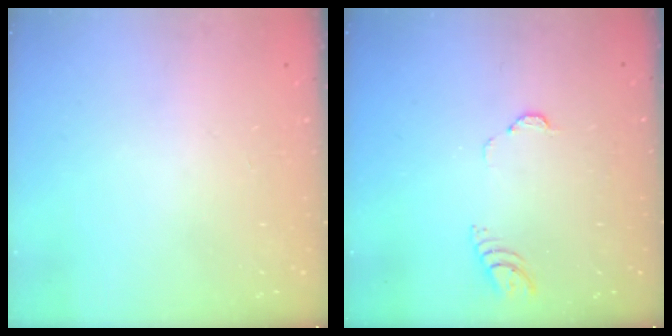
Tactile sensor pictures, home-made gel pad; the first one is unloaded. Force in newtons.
{"total": 3.3, "press": 3.3, "slide": 0.3}